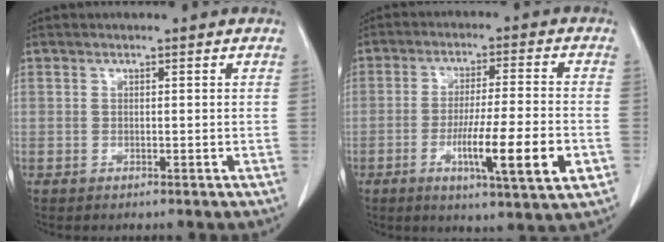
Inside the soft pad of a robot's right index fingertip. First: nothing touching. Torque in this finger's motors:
{"motor_torque": [1.45, -0.41, 0.64, 0.10]}